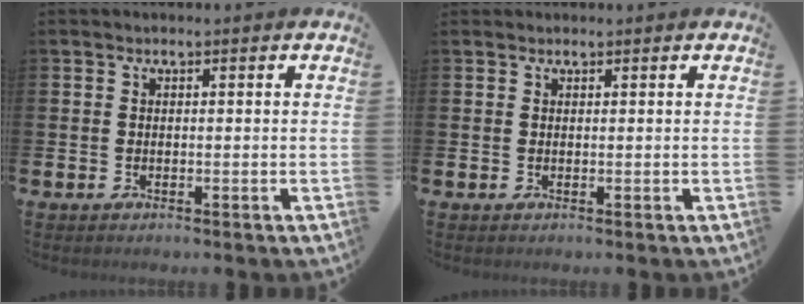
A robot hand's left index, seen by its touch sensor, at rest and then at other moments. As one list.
[{"total": 0.6, "force": [0.6, 0.1, -0.1], "torque": [0.010, -0.002, 0.009]}]